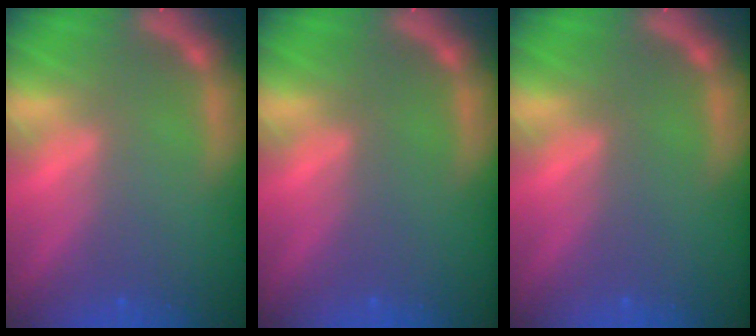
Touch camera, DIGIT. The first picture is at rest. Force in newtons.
{"total": 0.0}
{"total": 0.0}